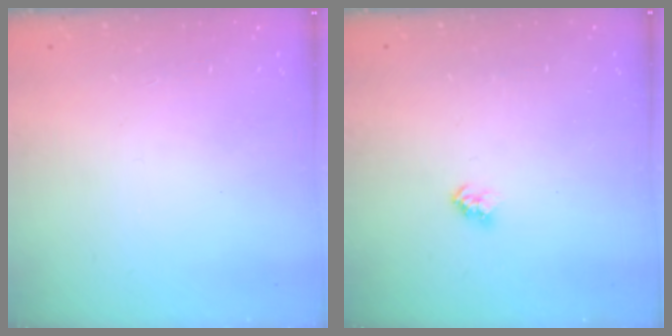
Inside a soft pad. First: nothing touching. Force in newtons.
{"total": 2.4, "press": 2.4, "slide": 0.2}